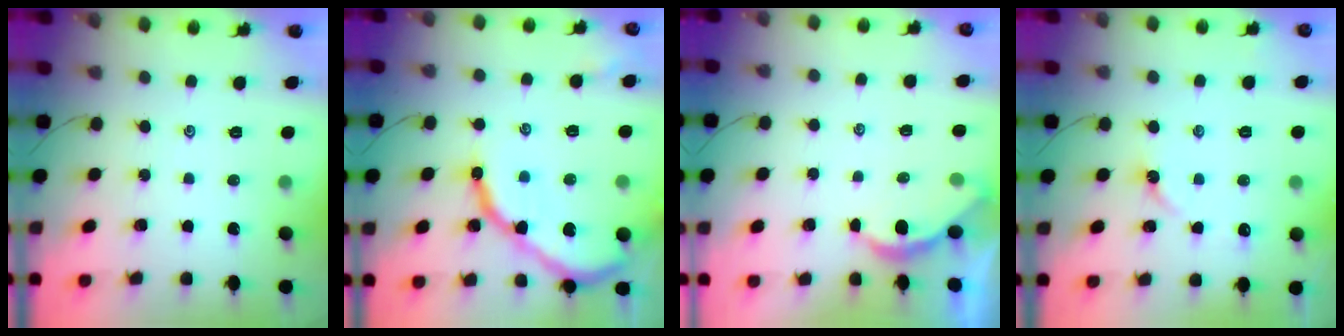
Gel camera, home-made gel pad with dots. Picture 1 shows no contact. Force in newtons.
{"total": 15.8, "press": 15.7, "slide": 1.4}
{"total": 1.9, "press": 1.9, "slide": 0.1}
{"total": 2.9, "press": 2.9, "slide": 0.5}